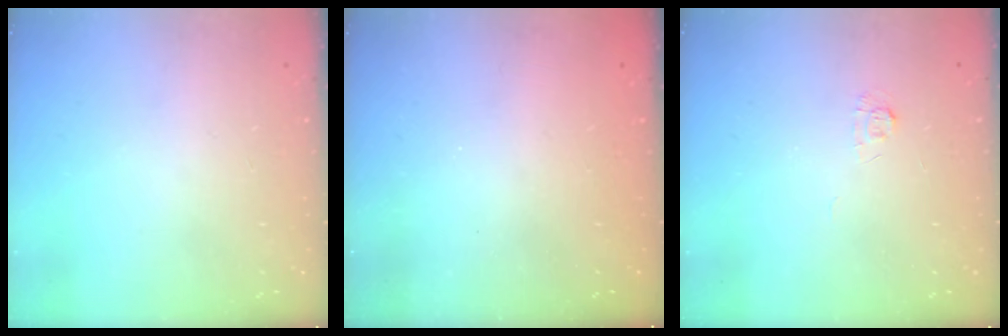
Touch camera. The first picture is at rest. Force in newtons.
{"total": 2.5, "press": 2.4, "slide": 0.8}
{"total": 3.9, "press": 3.9, "slide": 0.4}